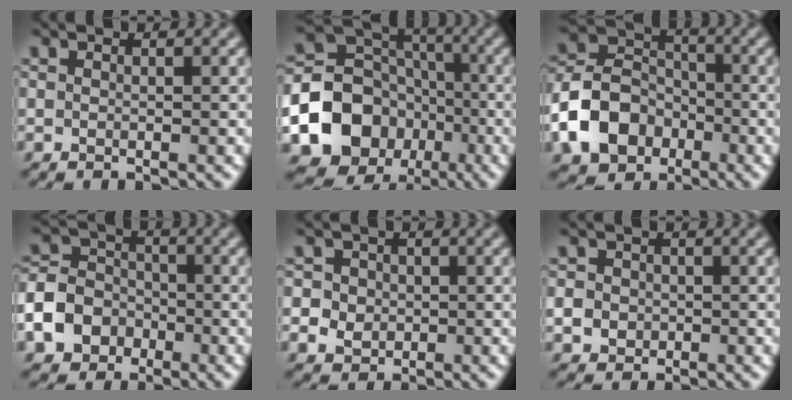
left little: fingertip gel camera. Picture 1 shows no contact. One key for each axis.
{"total": 14.6, "fx": -5.4, "fy": 12.4, "fz": 5.5, "tx": -0.115, "ty": -0.031, "tz": -0.109}
{"total": 7.8, "fx": -3.2, "fy": 5.8, "fz": 4.2, "tx": -0.082, "ty": 0.006, "tz": -0.074}
{"total": 7.0, "fx": -3.1, "fy": 5.7, "fz": 2.6, "tx": -0.044, "ty": -0.006, "tz": -0.081}
{"total": 5.3, "fx": 0.2, "fy": 4.9, "fz": 1.8, "tx": -0.035, "ty": 0.032, "tz": -0.016}
{"total": 5.5, "fx": -1.0, "fy": 5.1, "fz": 1.8, "tx": -0.036, "ty": 0.008, "tz": -0.041}